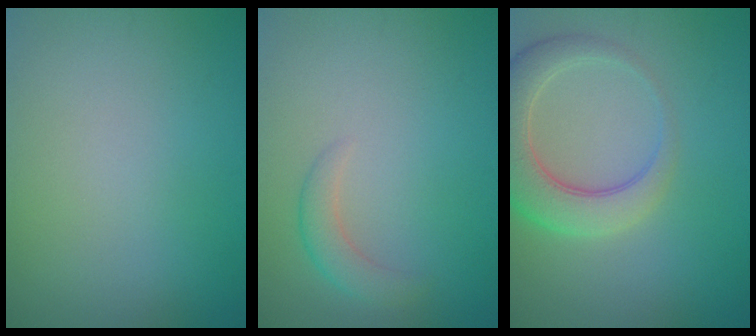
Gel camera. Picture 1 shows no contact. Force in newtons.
{"total": 2.0, "press": 2.0, "slide": 0.2}
{"total": 5.5, "press": 5.5, "slide": 0.5}